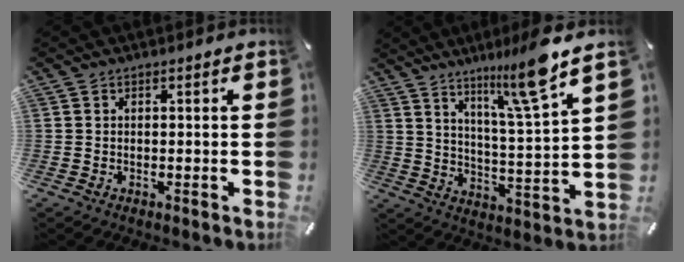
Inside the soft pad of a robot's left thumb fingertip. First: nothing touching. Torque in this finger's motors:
{"motor_torque": [0.43, -0.01, 0.65, -0.66, 0.10]}